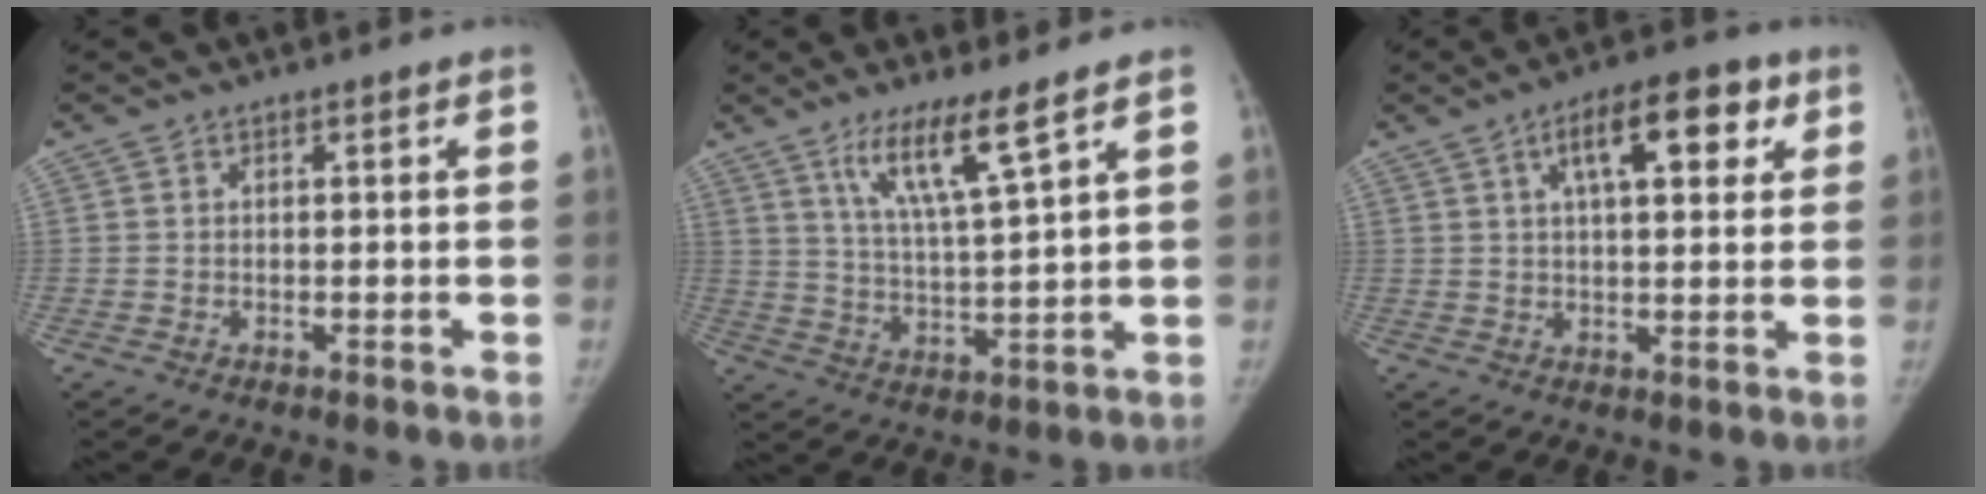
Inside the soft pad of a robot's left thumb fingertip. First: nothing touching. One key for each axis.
{"total": 9.5, "fx": 6.0, "fy": 0.4, "fz": 7.4, "tx": -0.139, "ty": -0.037, "tz": 0.117}
{"total": 11.5, "fx": 4.7, "fy": 4.7, "fz": 9.4, "tx": -0.113, "ty": 0.005, "tz": 0.067}